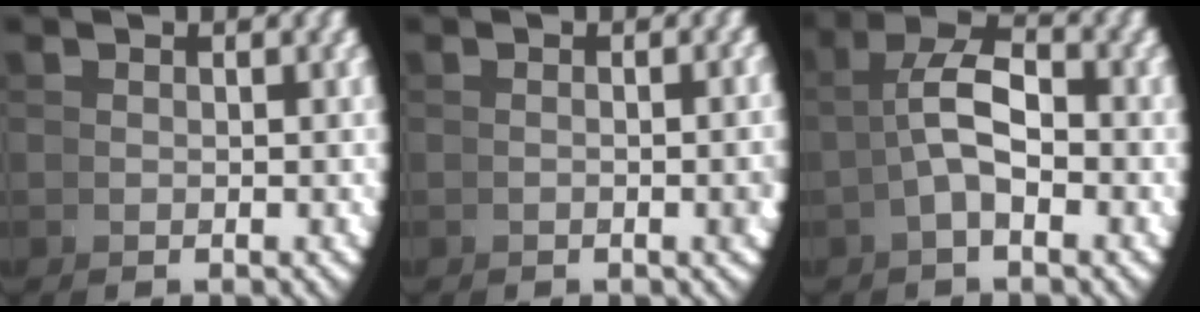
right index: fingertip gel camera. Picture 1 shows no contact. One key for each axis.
{"total": 2.3, "fx": -0.3, "fy": 0.6, "fz": 2.2, "tx": -0.019, "ty": 0.013, "tz": -0.012}
{"total": 4.7, "fx": 1.2, "fy": 2.2, "fz": 4.1, "tx": -0.069, "ty": 0.001, "tz": 0.015}